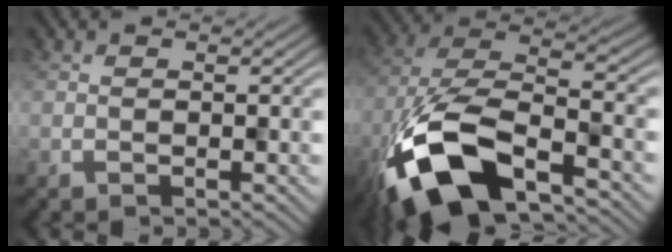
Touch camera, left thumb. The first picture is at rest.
{"total": 14.2, "force": [-8.4, 5.5, 10.0], "torque": [-0.212, -0.020, -0.158]}